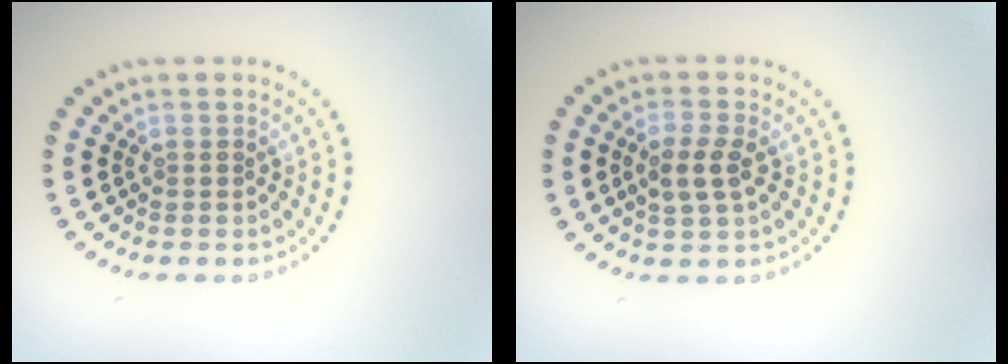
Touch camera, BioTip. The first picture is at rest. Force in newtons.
{"total": 2.6, "press": 2.5, "slide": 0.6}